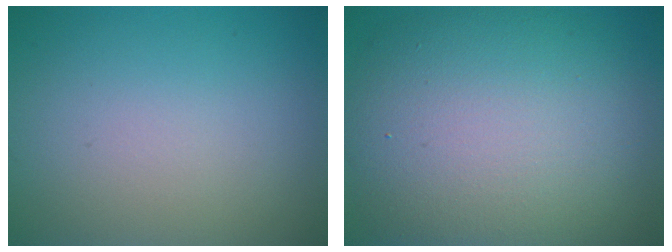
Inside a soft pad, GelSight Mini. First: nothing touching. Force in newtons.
{"total": 12.8, "press": 12.7, "slide": 0.9}